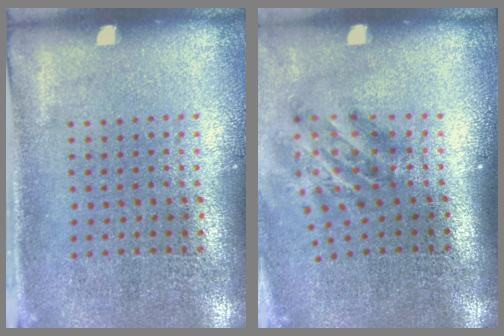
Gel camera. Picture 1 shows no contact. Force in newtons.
{"total": 1.9, "press": 1.2, "slide": 1.5}